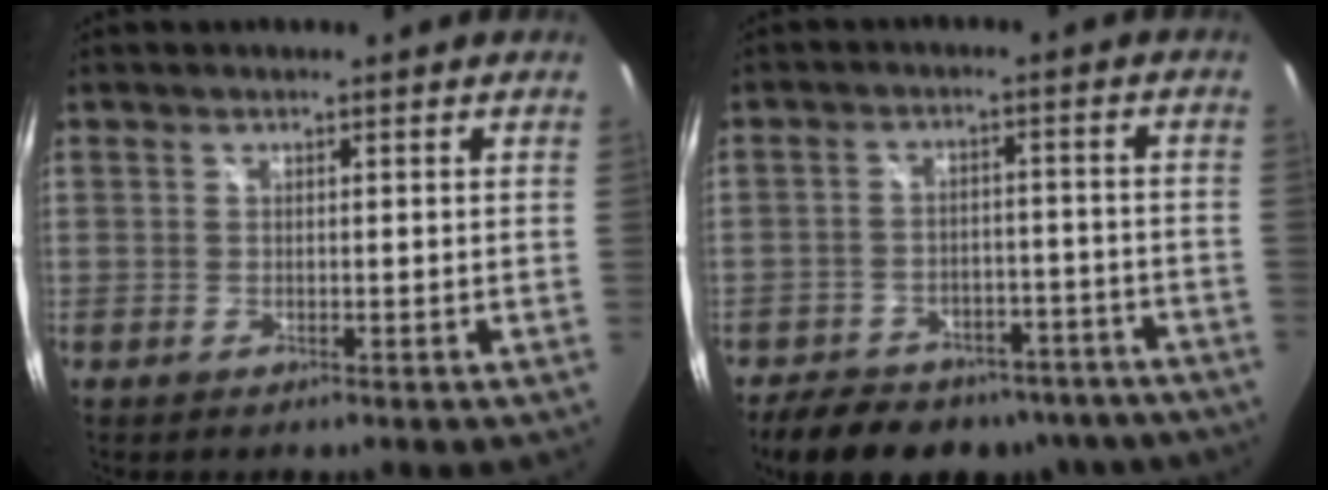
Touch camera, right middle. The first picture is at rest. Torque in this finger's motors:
{"motor_torque": [0.93, -1.21, 0.22, 0.09]}